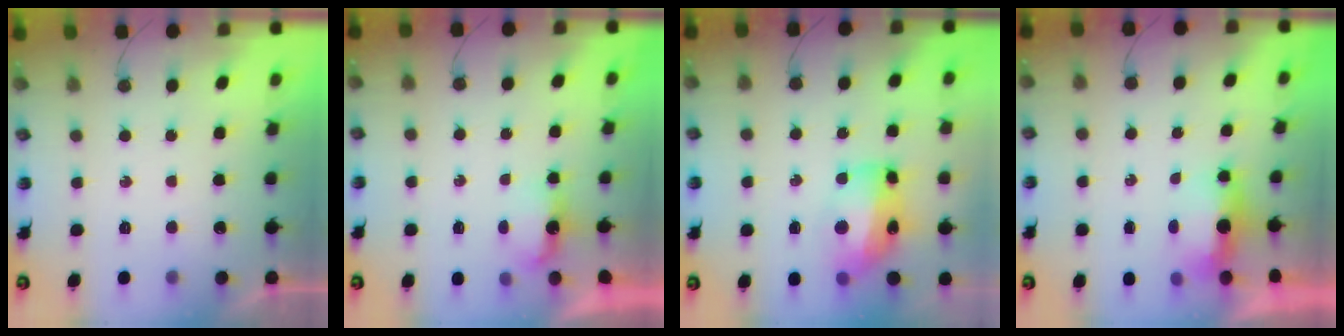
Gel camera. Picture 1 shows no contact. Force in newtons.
{"total": 3.4, "press": 3.4, "slide": 0.5}
{"total": 12.4, "press": 12.3, "slide": 1.5}
{"total": 11.6, "press": 6.5, "slide": 9.7}